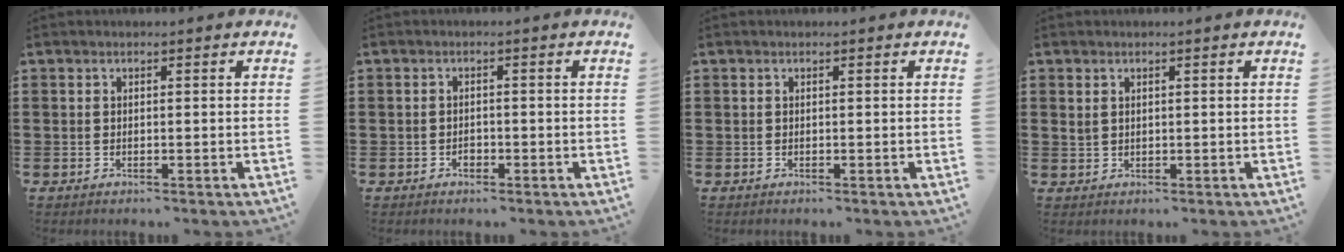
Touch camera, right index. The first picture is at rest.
{"total": 1.1, "force": [-0.7, 0.8, 0.5], "torque": [-0.012, -0.003, -0.013]}
{"total": 0.0}
{"total": 1.2, "force": [0.8, 0.8, 0.5], "torque": [-0.012, 0.004, 0.015]}